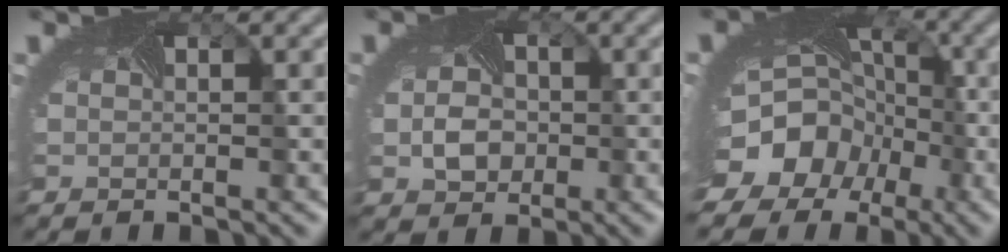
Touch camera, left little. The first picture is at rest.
{"total": 3.5, "force": [-0.7, 2.9, 1.9], "torque": [-0.032, -0.006, -0.008]}
{"total": 12.7, "force": [-5.5, 10.4, 4.9], "torque": [-0.091, -0.035, -0.102]}